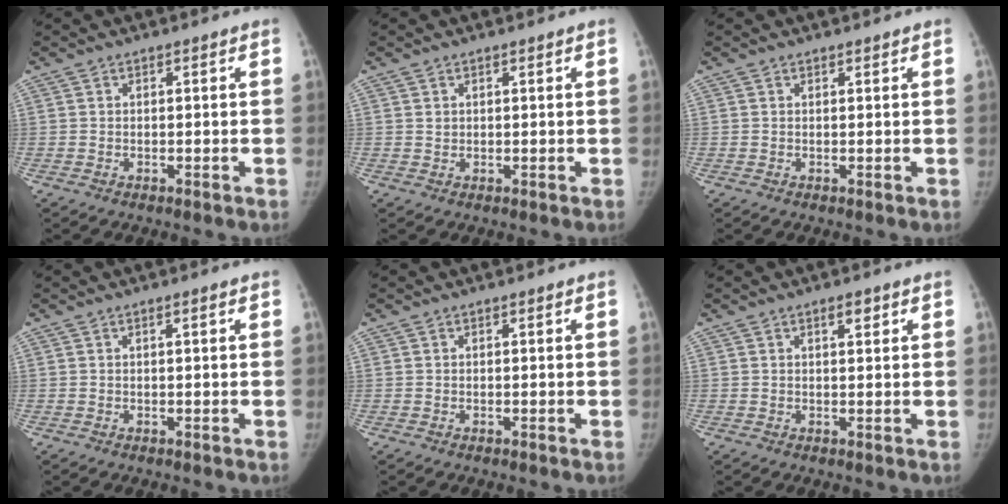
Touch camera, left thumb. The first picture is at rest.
{"total": 1.0, "force": [0.7, 0.7, 0.2], "torque": [0.010, -0.004, 0.011]}
{"total": 0.5, "force": [0.5, 0.2, 0.0], "torque": [0.003, -0.004, 0.008]}
{"total": 0.9, "force": [0.4, 0.0, 0.7], "torque": [-0.012, 0.002, 0.007]}
{"total": 0.0}
{"total": 2.0, "force": [1.2, 0.9, 1.4], "torque": [-0.011, -0.004, 0.017]}